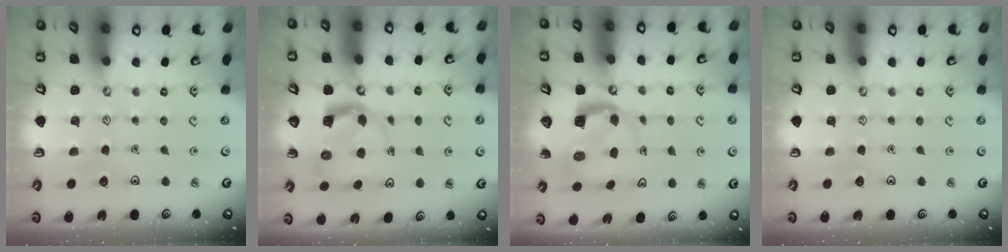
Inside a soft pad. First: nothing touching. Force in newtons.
{"total": 3.7, "press": 3.6, "slide": 0.7}
{"total": 5.8, "press": 5.8, "slide": 0.6}
{"total": 0.0}